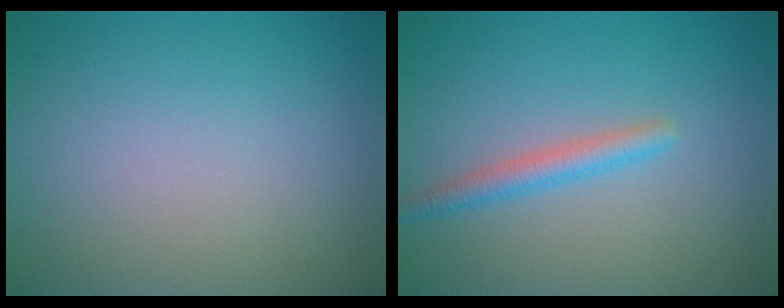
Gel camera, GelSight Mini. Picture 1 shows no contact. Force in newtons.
{"total": 2.0, "press": 2.0, "slide": 0.1}